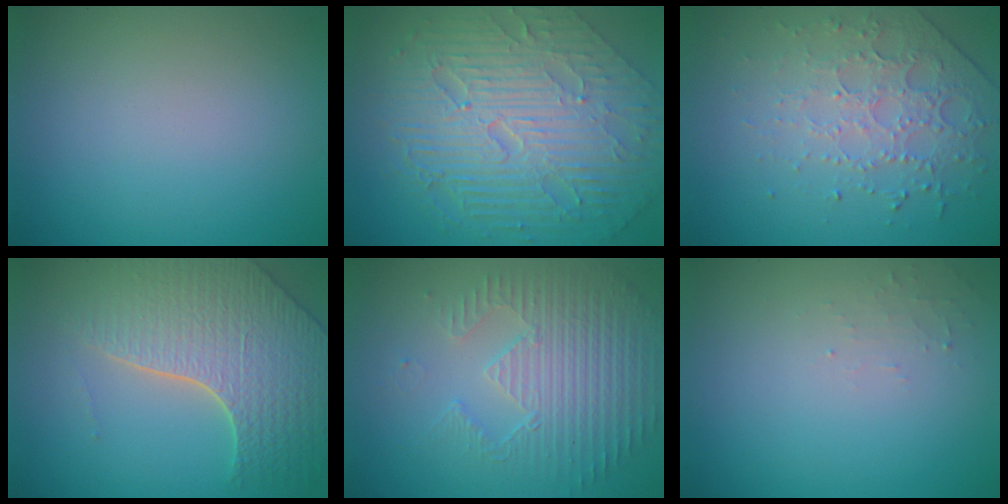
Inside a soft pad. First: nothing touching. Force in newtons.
{"total": 10.8, "press": 7.2, "slide": 8.1}
{"total": 4.7, "press": 3.2, "slide": 3.5}
{"total": 6.6, "press": 5.3, "slide": 3.8}
{"total": 3.8, "press": 3.6, "slide": 1.2}
{"total": 1.1, "press": 1.1, "slide": 0.2}